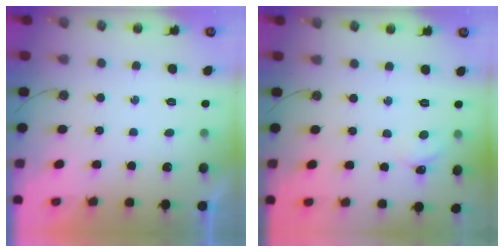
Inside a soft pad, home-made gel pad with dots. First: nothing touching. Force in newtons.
{"total": 2.4, "press": 2.4, "slide": 0.3}